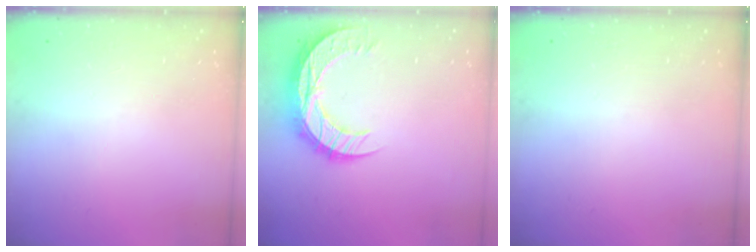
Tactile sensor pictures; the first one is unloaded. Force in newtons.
{"total": 12.8, "press": 12.8, "slide": 0.9}
{"total": 0.0}